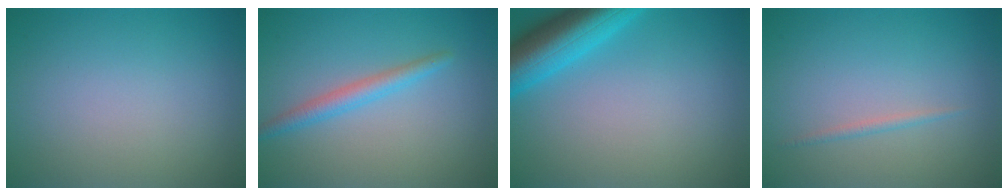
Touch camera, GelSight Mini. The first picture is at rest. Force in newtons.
{"total": 2.2, "press": 2.2, "slide": 0.0}
{"total": 7.1, "press": 7.1, "slide": 0.5}
{"total": 0.7, "press": 0.7, "slide": 0.1}